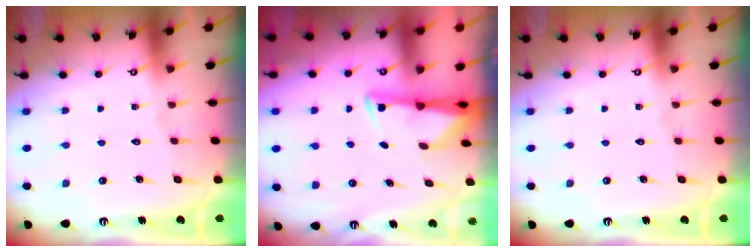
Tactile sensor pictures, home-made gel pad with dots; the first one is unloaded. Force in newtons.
{"total": 2.9, "press": 2.9, "slide": 0.6}
{"total": 0.0}